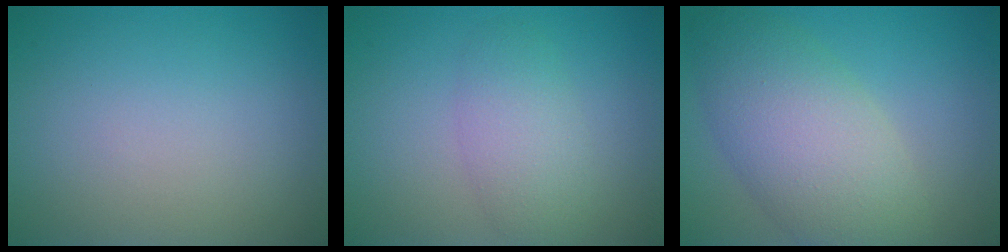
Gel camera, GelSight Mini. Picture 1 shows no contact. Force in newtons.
{"total": 3.2, "press": 3.2, "slide": 0.0}
{"total": 7.7, "press": 7.7, "slide": 0.5}